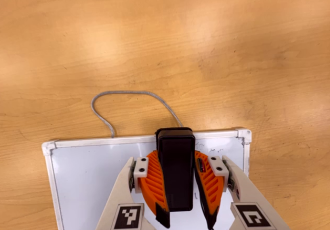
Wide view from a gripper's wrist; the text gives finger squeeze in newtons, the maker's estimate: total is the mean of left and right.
{"total": 10.8, "left": 8.4, "right": 13.1}